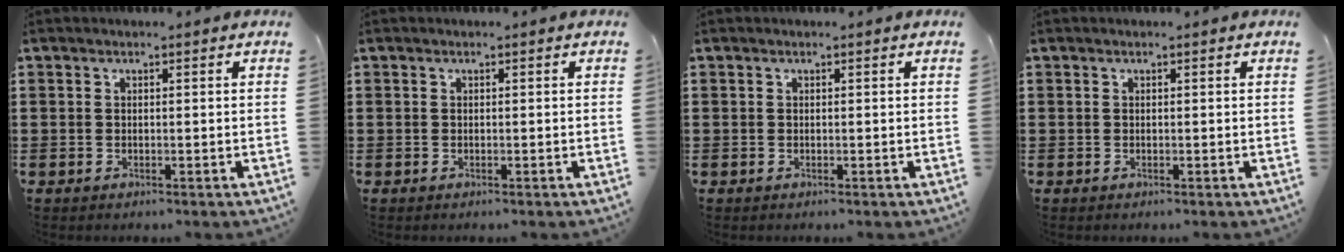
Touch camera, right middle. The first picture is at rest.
{"total": 0.0}
{"total": 0.0}
{"total": 0.0}